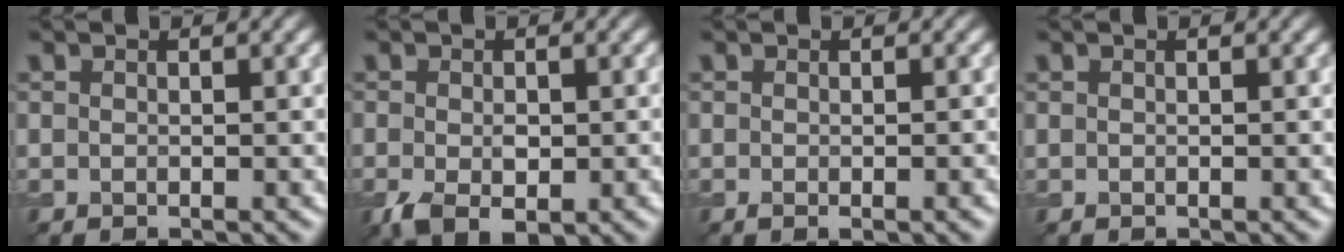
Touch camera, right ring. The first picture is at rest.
{"total": 3.8, "force": [-1.1, 2.2, 2.9], "torque": [-0.057, -0.012, -0.015]}
{"total": 1.6, "force": [-0.6, 0.3, 1.4], "torque": [-0.019, -0.004, -0.007]}
{"total": 0.0}